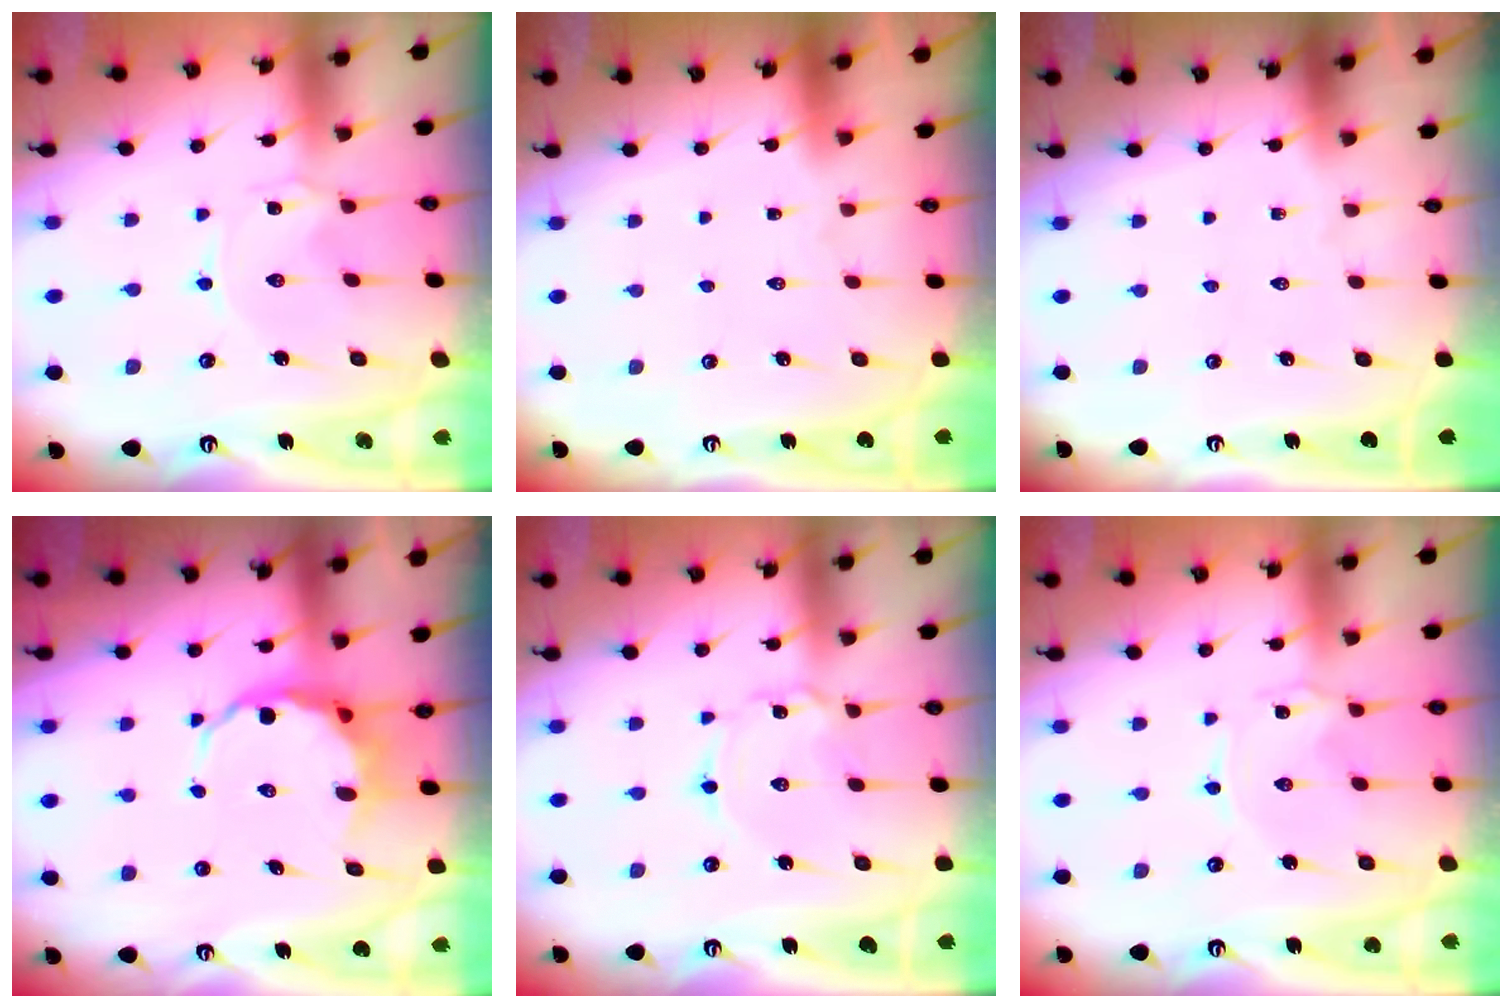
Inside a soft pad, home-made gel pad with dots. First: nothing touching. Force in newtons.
{"total": 1.6, "press": 1.6, "slide": 0.1}
{"total": 0.0}
{"total": 6.4, "press": 6.2, "slide": 1.7}
{"total": 2.0, "press": 2.0, "slide": 0.2}
{"total": 0.7, "press": 0.7, "slide": 0.2}